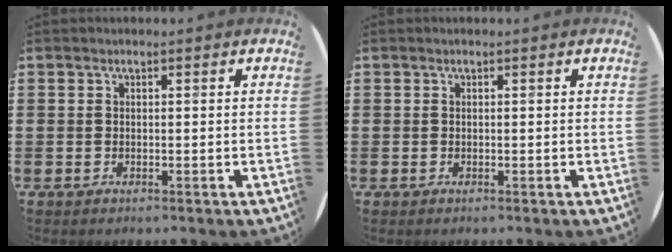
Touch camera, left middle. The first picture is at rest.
{"total": 0.0}